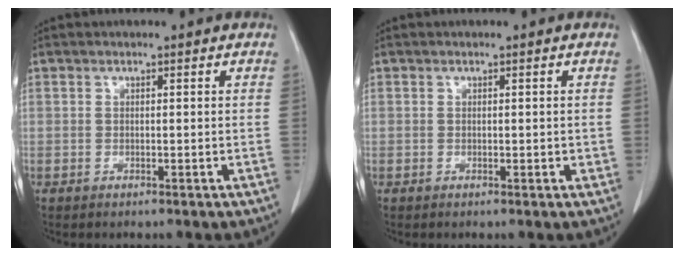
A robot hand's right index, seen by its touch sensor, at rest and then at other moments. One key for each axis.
{"total": 1.2, "fx": 0.0, "fy": 0.8, "fz": 1.0, "tx": -0.012, "ty": 0.001, "tz": 0.003}